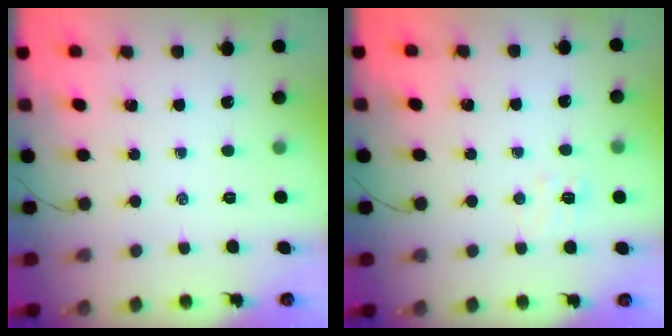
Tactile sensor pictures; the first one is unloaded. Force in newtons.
{"total": 5.0, "press": 4.8, "slide": 1.4}